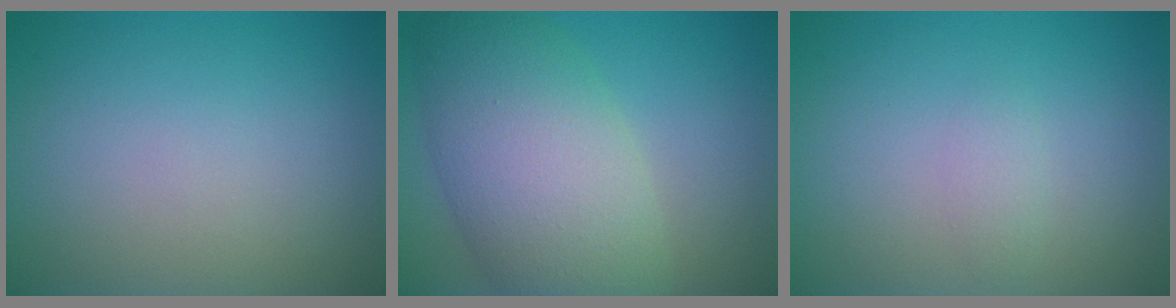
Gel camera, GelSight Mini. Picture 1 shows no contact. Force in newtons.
{"total": 9.6, "press": 9.6, "slide": 0.4}
{"total": 0.8, "press": 0.8, "slide": 0.1}